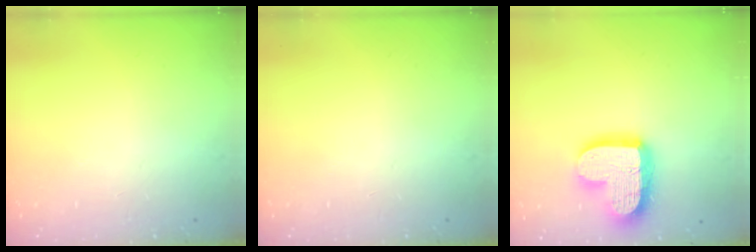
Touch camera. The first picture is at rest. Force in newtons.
{"total": 0.0}
{"total": 17.7, "press": 17.6, "slide": 1.3}